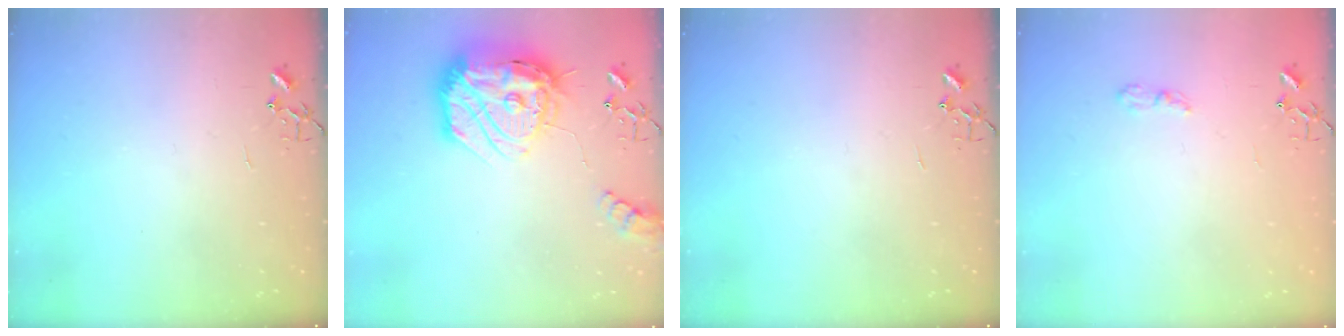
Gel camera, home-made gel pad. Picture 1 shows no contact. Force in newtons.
{"total": 29.6, "press": 29.5, "slide": 2.6}
{"total": 0.0}
{"total": 4.4, "press": 4.3, "slide": 0.5}